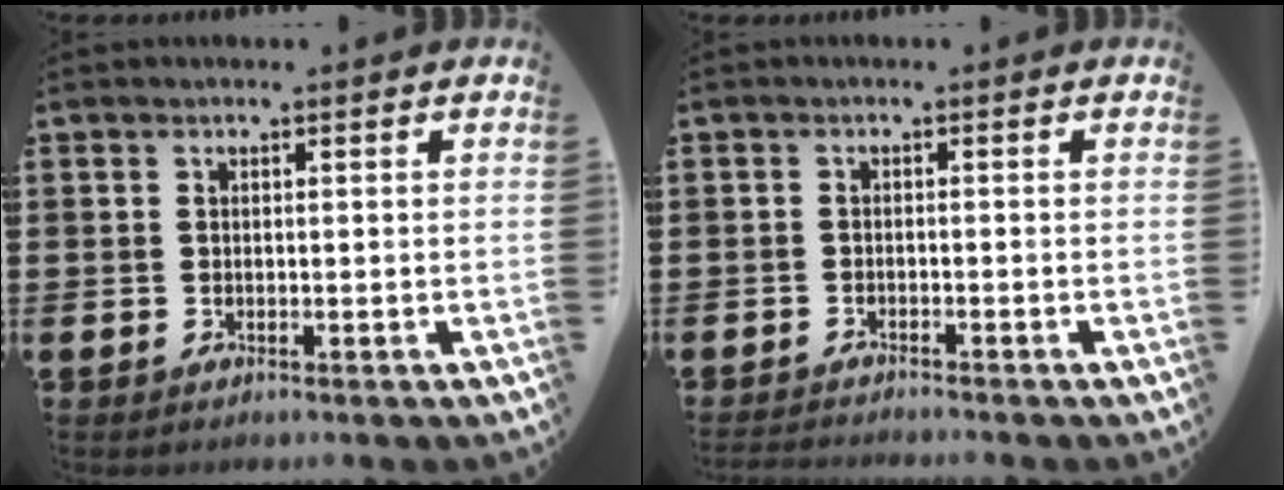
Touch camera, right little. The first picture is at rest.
{"total": 1.1, "force": [-1.1, -0.2, 0.1], "torque": [-0.002, 0.000, -0.022]}